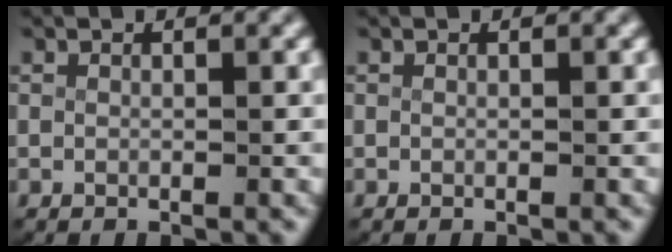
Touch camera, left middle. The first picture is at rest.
{"total": 0.0}